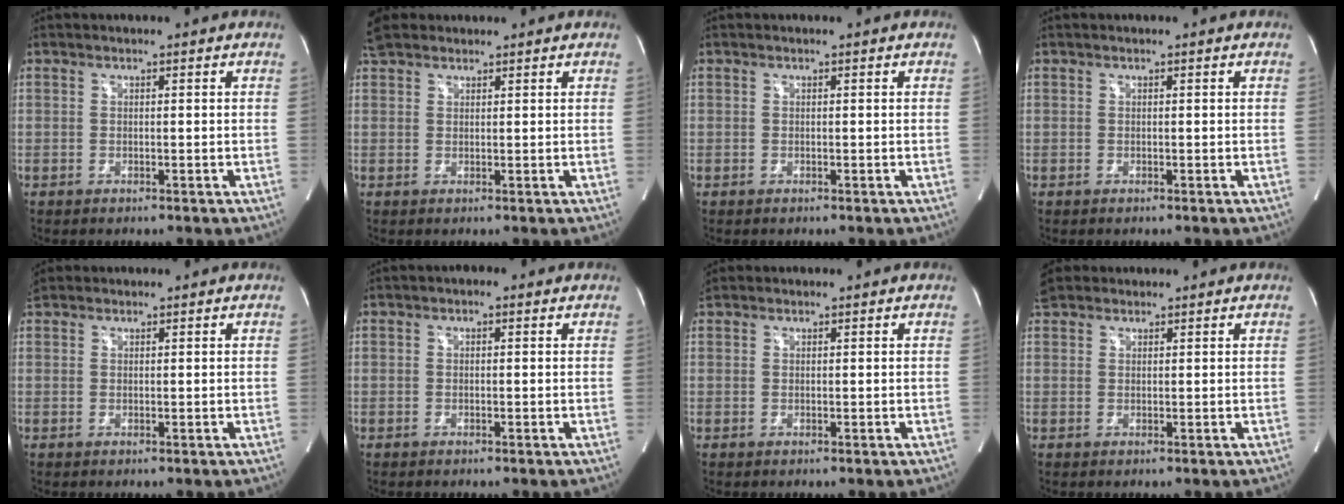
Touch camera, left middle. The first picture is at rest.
{"total": 3.9, "force": [3.3, 2.0, 1.0], "torque": [-0.029, 0.027, 0.060]}
{"total": 0.0}
{"total": 0.0}
{"total": 2.1, "force": [1.7, 1.2, 0.1], "torque": [-0.005, 0.022, 0.031]}
{"total": 0.8, "force": [0.4, 0.6, 0.5], "torque": [-0.011, 0.010, 0.001]}
{"total": 1.4, "force": [1.2, 0.8, 0.0], "torque": [-0.003, 0.019, 0.021]}
{"total": 4.1, "force": [3.4, 2.1, 0.8], "torque": [-0.021, 0.029, 0.063]}